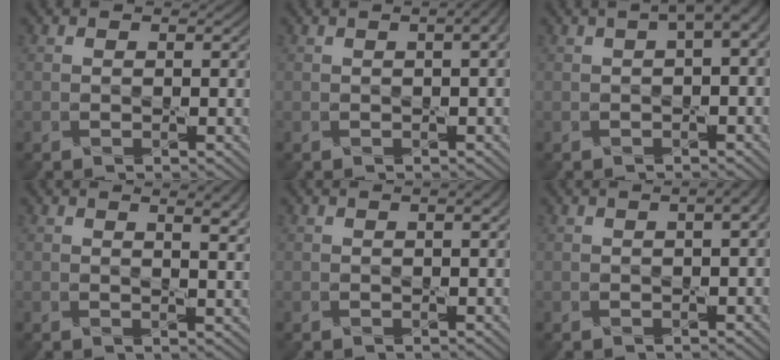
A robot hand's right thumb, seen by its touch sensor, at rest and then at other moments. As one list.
[{"total": 3.6, "force": [0.9, 1.5, 3.2], "torque": [-0.031, 0.014, 0.002]}, {"total": 3.6, "force": [0.8, 1.0, 3.4], "torque": [-0.047, 0.010, 0.012]}, {"total": 4.5, "force": [2.3, 1.4, 3.6], "torque": [-0.048, 0.006, 0.028]}, {"total": 1.2, "force": [0.5, 0.2, 1.1], "torque": [-0.019, 0.005, 0.002]}, {"total": 3.8, "force": [0.9, 1.6, 3.4], "torque": [-0.034, 0.011, 0.006]}]